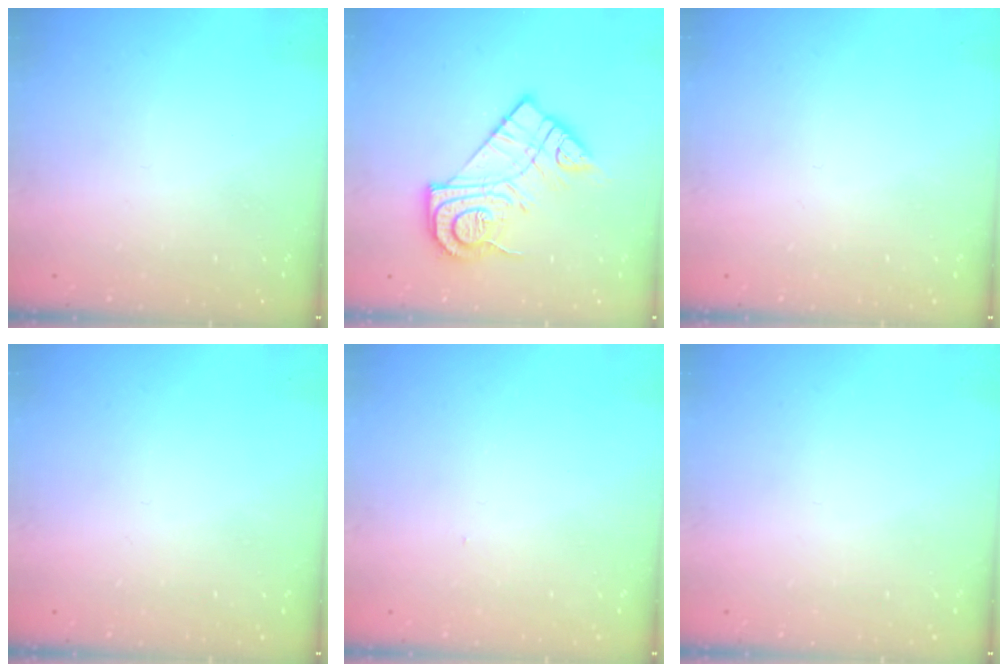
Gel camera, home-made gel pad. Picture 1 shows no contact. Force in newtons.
{"total": 16.1, "press": 16.1, "slide": 1.5}
{"total": 0.0}
{"total": 0.0}
{"total": 3.2, "press": 3.2, "slide": 0.5}
{"total": 0.0}